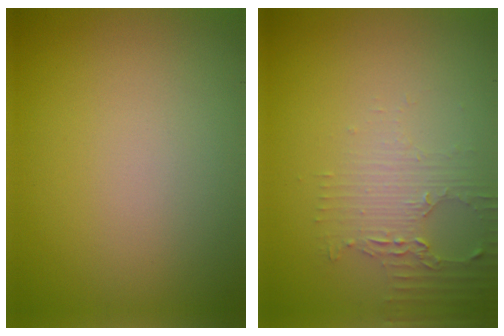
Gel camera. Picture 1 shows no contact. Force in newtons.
{"total": 2.4, "press": 2.3, "slide": 0.9}